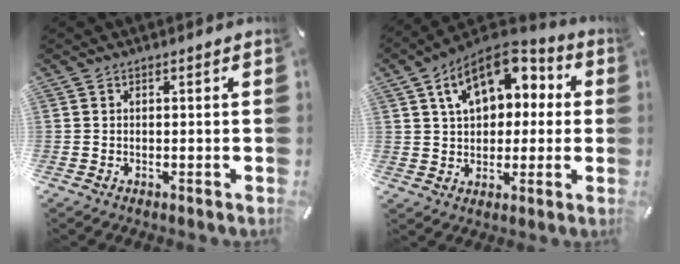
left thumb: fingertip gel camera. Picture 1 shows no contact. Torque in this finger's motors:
{"motor_torque": [2.49, 2.52, 1.49, -1.28, 0.19]}